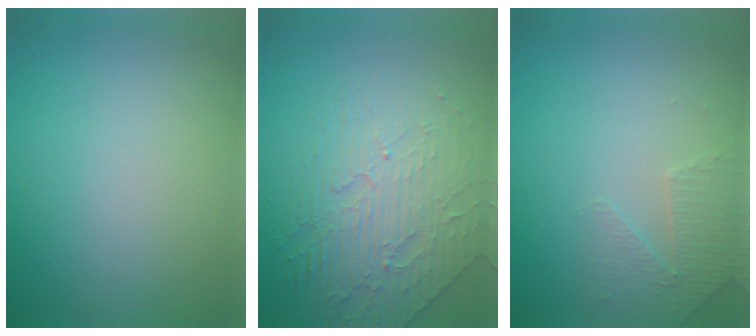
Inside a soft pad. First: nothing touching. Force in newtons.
{"total": 4.3, "press": 3.9, "slide": 1.7}
{"total": 2.3, "press": 2.2, "slide": 0.6}